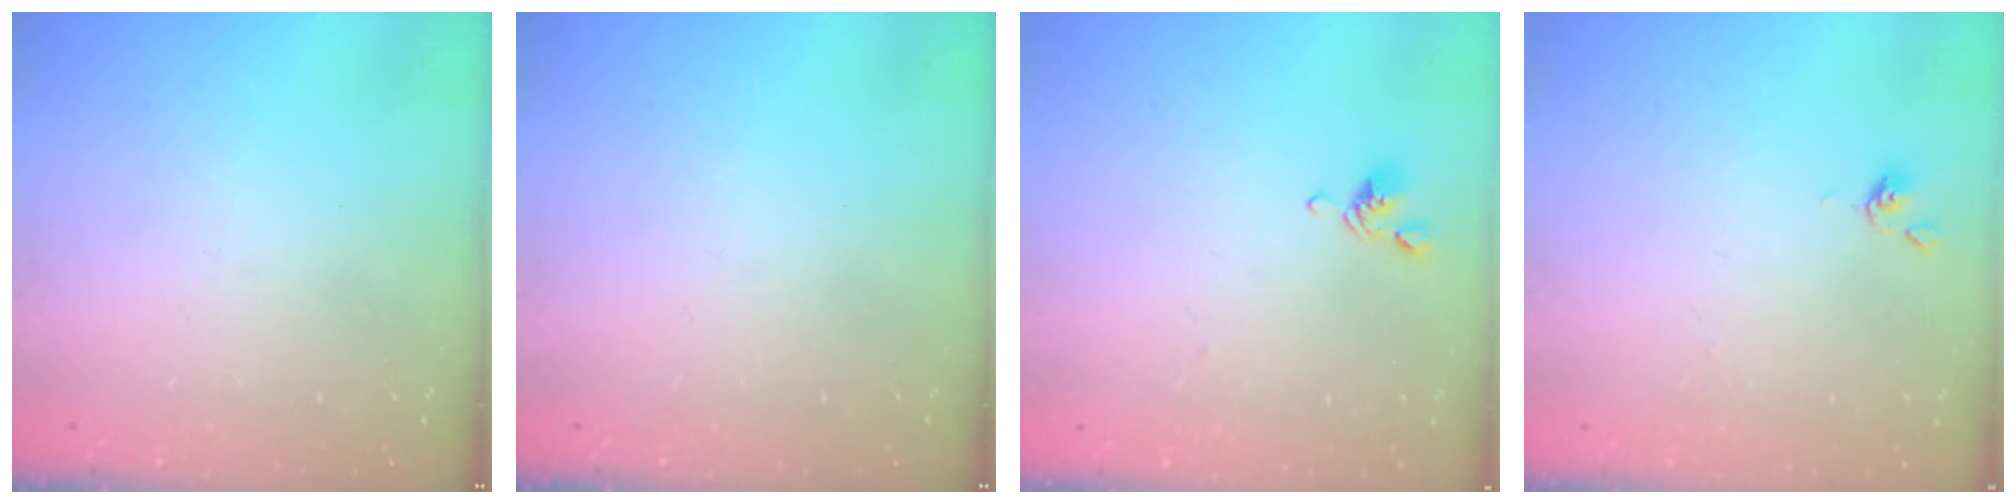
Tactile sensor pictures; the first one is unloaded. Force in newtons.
{"total": 0.0}
{"total": 2.7, "press": 2.6, "slide": 0.6}
{"total": 0.6, "press": 0.5, "slide": 0.2}